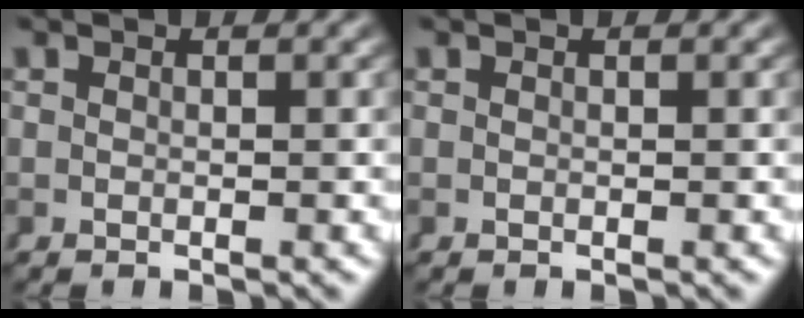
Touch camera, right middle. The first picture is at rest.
{"total": 0.0}